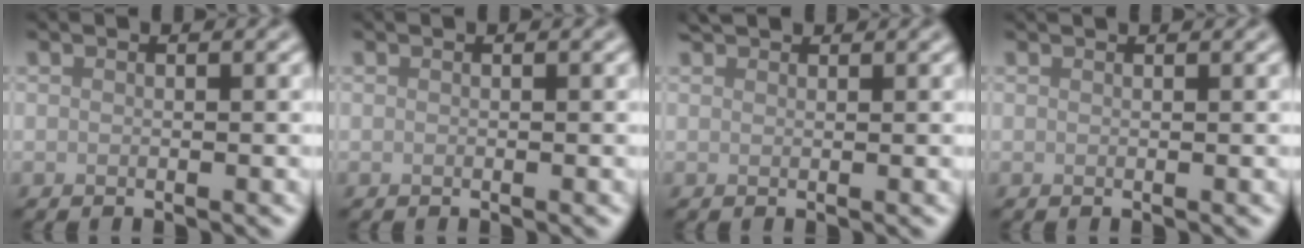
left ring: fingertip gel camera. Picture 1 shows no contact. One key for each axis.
{"total": 0.0}
{"total": 1.4, "fx": 1.4, "fy": 0.1, "fz": 0.2, "tx": -0.007, "ty": 0.003, "tz": 0.024}
{"total": 0.9, "fx": 0.8, "fy": 0.1, "fz": 0.2, "tx": -0.009, "ty": -0.004, "tz": 0.005}